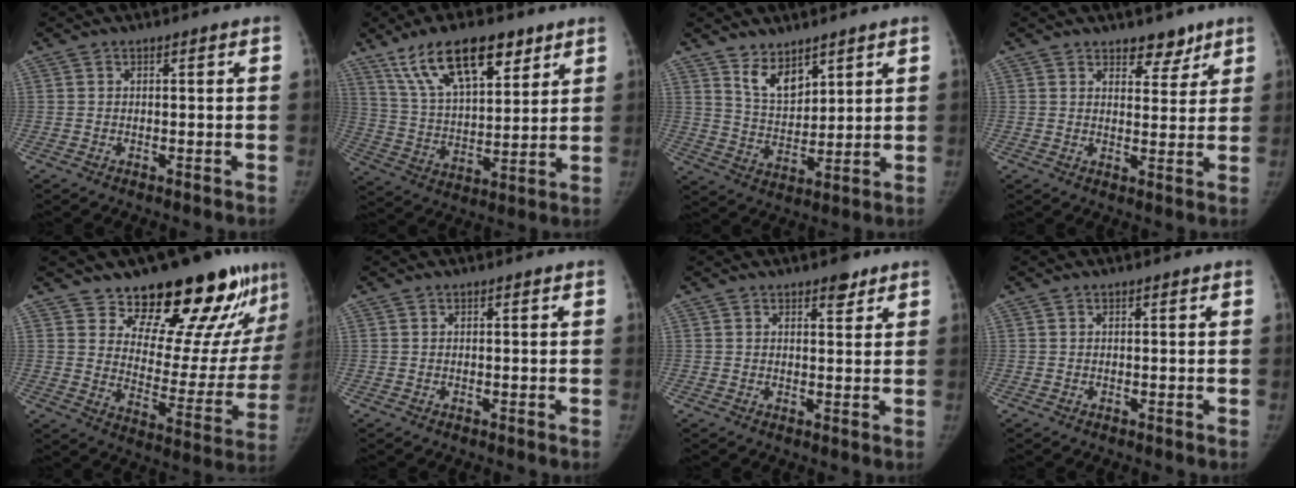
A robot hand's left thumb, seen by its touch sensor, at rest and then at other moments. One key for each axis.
{"total": 17.8, "fx": 11.0, "fy": 7.4, "fz": 11.8, "tx": -0.169, "ty": -0.038, "tz": 0.202}
{"total": 7.4, "fx": 5.1, "fy": 3.7, "fz": 3.8, "tx": -0.043, "ty": -0.046, "tz": 0.102}
{"total": 4.8, "fx": 3.6, "fy": 2.6, "fz": 1.9, "tx": 0.005, "ty": -0.024, "tz": 0.053}
{"total": 22.7, "fx": 16.8, "fy": 9.1, "fz": 12.3, "tx": -0.119, "ty": -0.116, "tz": 0.238}
{"total": 0.0}
{"total": 3.1, "fx": 2.1, "fy": 1.4, "fz": 1.7, "tx": -0.008, "ty": -0.012, "tz": 0.029}
{"total": 0.0}